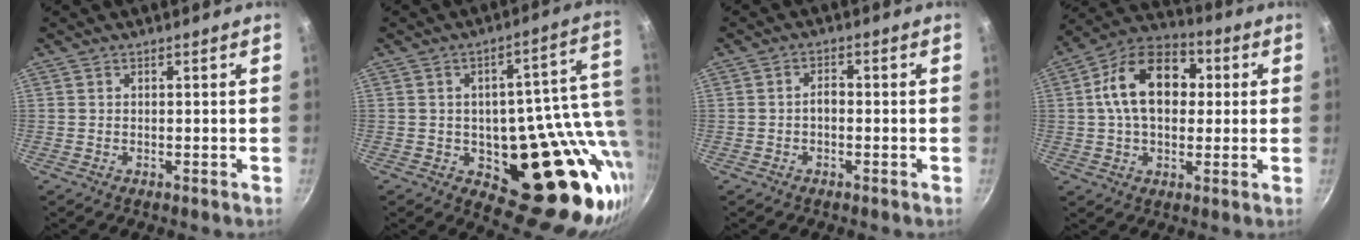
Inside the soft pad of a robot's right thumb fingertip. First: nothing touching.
{"total": 23.6, "force": [-2.8, 11.9, 20.1], "torque": [-0.199, -0.013, -0.029]}
{"total": 2.0, "force": [-0.6, 1.2, 1.5], "torque": [-0.018, 0.014, -0.012]}
{"total": 16.2, "force": [2.4, 10.9, 11.7], "torque": [-0.159, 0.027, 0.019]}